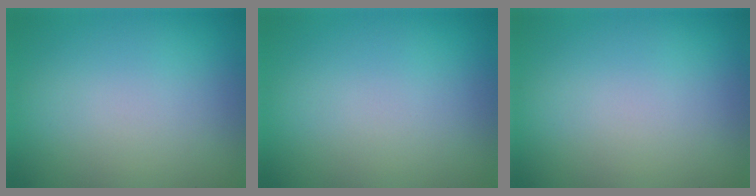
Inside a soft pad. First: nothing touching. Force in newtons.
{"total": 0.0}
{"total": 0.0}